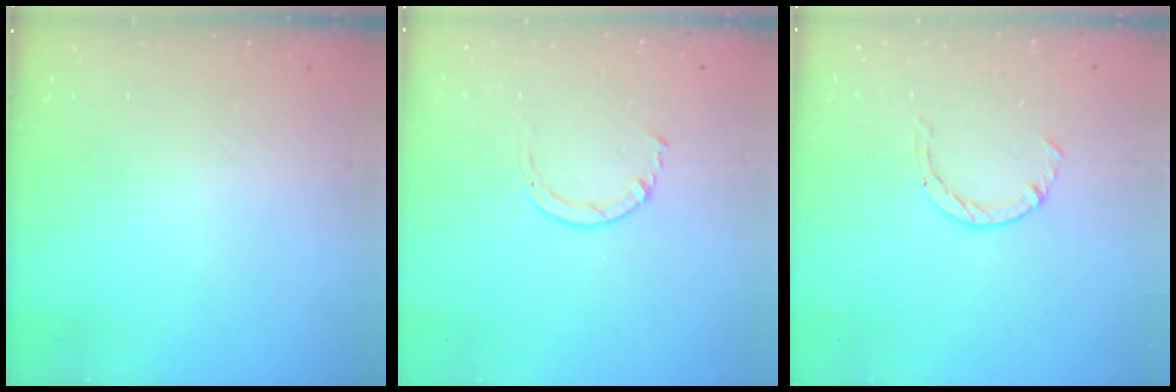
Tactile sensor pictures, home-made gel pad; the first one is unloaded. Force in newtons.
{"total": 2.0, "press": 1.9, "slide": 0.3}
{"total": 2.1, "press": 2.1, "slide": 0.3}